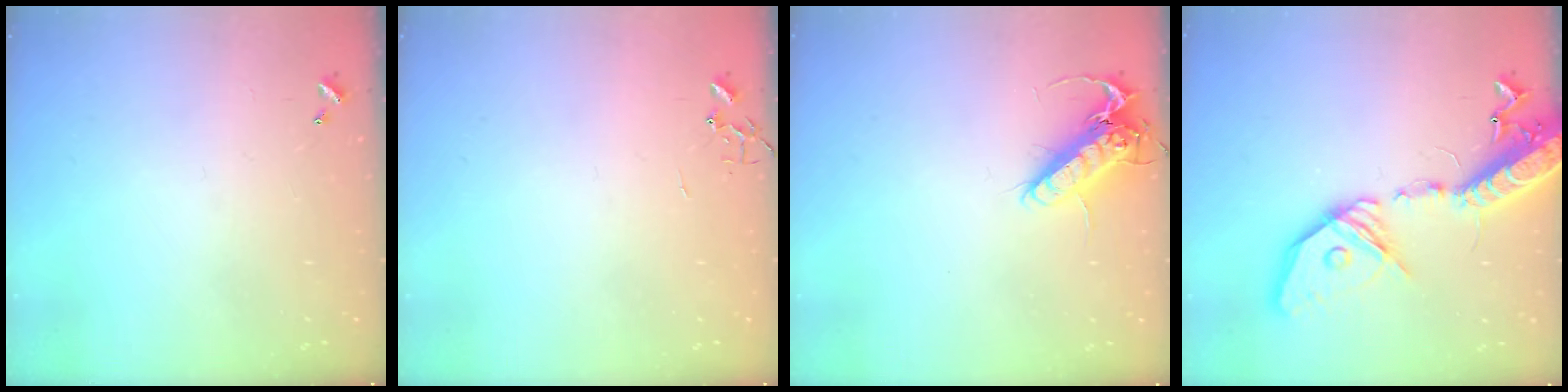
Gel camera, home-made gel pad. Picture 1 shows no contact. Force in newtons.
{"total": 0.0}
{"total": 14.2, "press": 14.0, "slide": 2.2}
{"total": 25.2, "press": 24.7, "slide": 4.9}